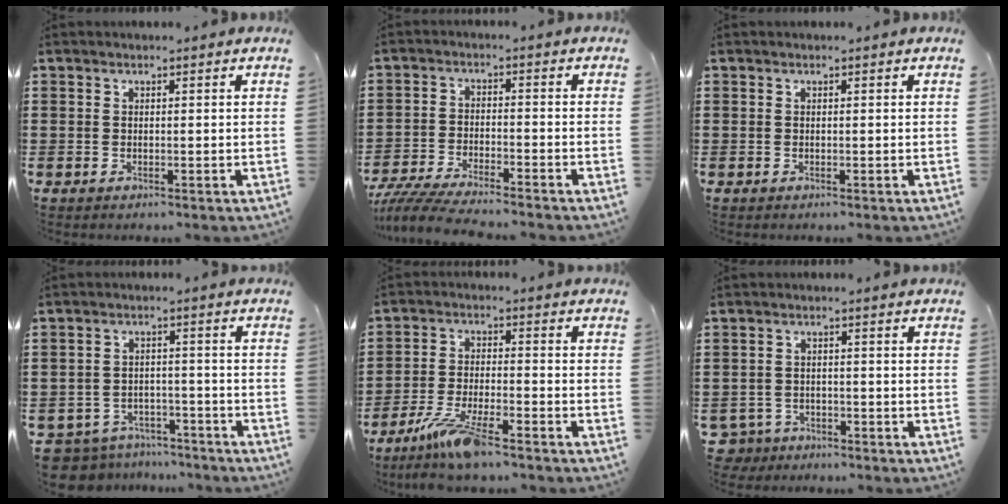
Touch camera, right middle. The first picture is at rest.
{"total": 5.3, "force": [-5.0, 0.1, 1.5], "torque": [-0.045, -0.013, -0.103]}
{"total": 0.0}
{"total": 5.3, "force": [-5.1, 1.1, 0.3], "torque": [-0.029, 0.004, -0.111]}
{"total": 7.8, "force": [-6.0, 1.0, 4.9], "torque": [-0.114, -0.015, -0.117]}
{"total": 2.5, "force": [-2.3, 1.1, 0.0], "torque": [-0.018, -0.005, -0.052]}